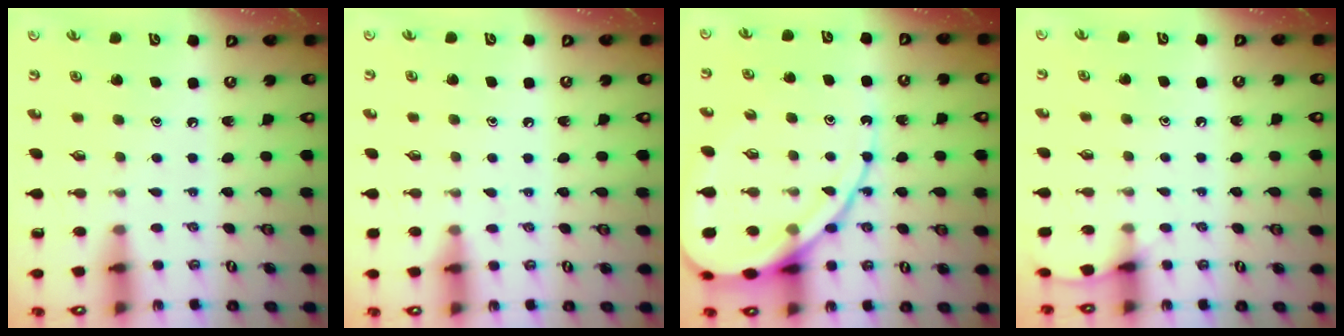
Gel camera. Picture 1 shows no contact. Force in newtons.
{"total": 3.7, "press": 3.6, "slide": 0.5}
{"total": 15.5, "press": 15.4, "slide": 1.5}
{"total": 5.5, "press": 5.5, "slide": 0.8}